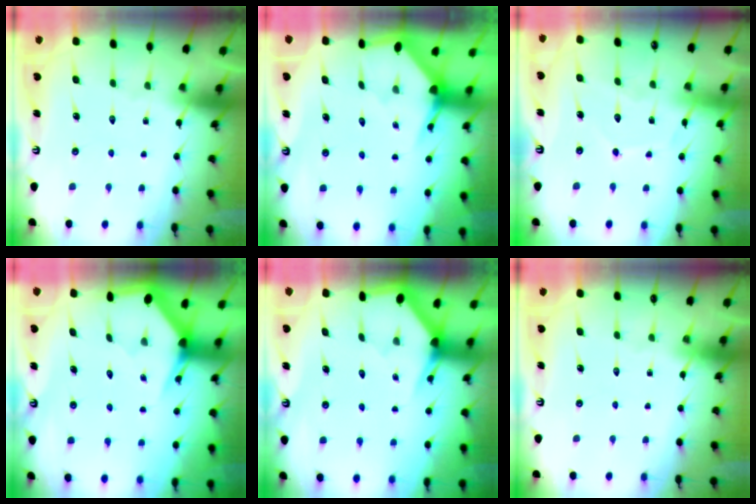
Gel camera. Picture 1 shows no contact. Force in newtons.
{"total": 3.1, "press": 3.1, "slide": 0.3}
{"total": 7.0, "press": 7.0, "slide": 0.8}
{"total": 2.9, "press": 2.9, "slide": 0.0}
{"total": 3.0, "press": 3.0, "slide": 0.2}
{"total": 0.0}